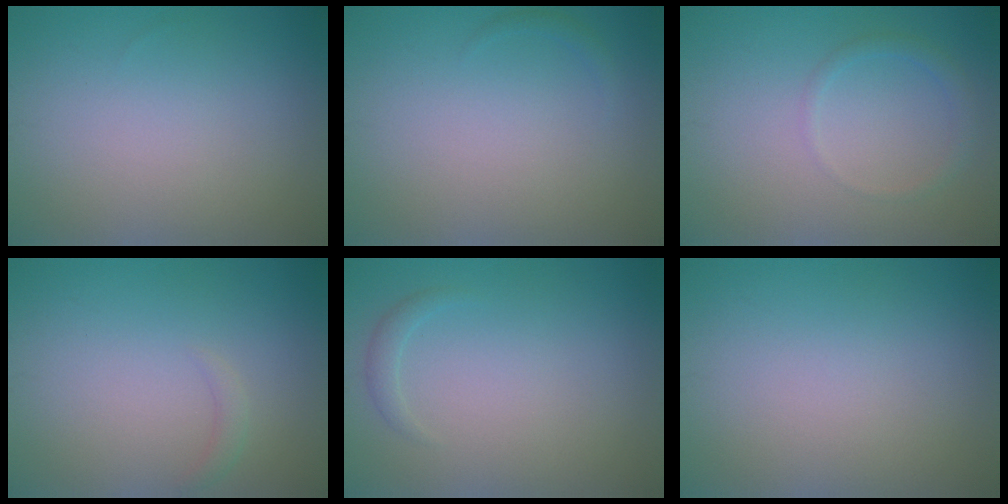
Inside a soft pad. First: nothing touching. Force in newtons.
{"total": 0.6, "press": 0.6, "slide": 0.1}
{"total": 1.3, "press": 1.3, "slide": 0.0}
{"total": 0.9, "press": 0.9, "slide": 0.2}
{"total": 0.9, "press": 0.9, "slide": 0.0}
{"total": 0.0}